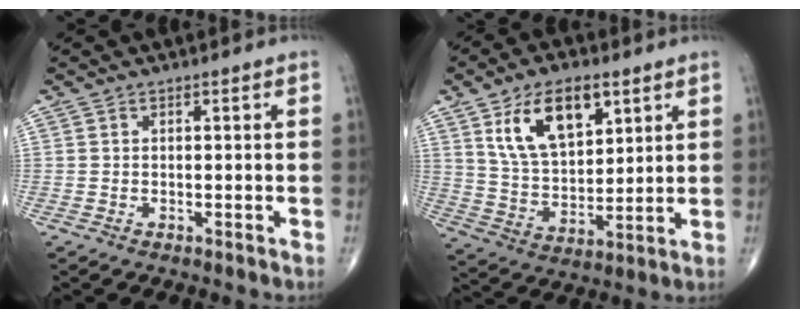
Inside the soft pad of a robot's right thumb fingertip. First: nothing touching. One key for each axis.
{"total": 14.6, "fx": 6.9, "fy": 7.7, "fz": 10.3, "tx": -0.154, "ty": -0.027, "tz": 0.135}